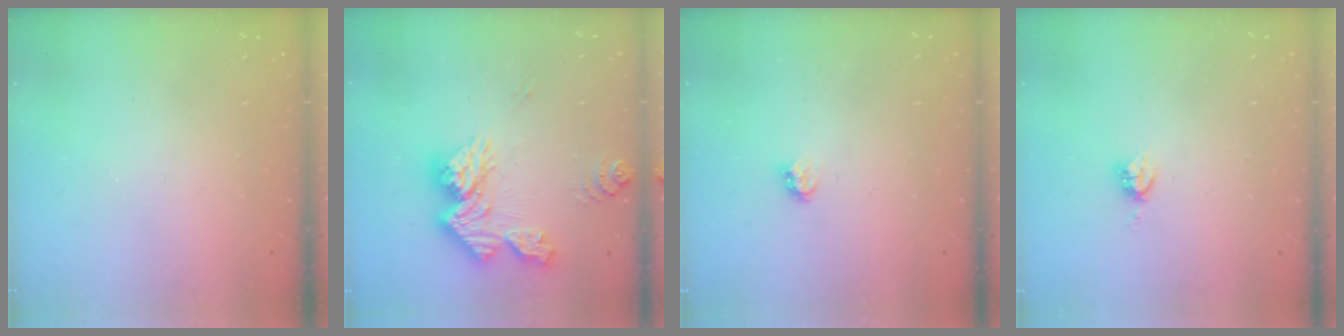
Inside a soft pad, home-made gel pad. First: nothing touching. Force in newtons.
{"total": 15.4, "press": 15.3, "slide": 1.1}
{"total": 2.7, "press": 2.6, "slide": 0.4}
{"total": 4.1, "press": 4.1, "slide": 0.2}